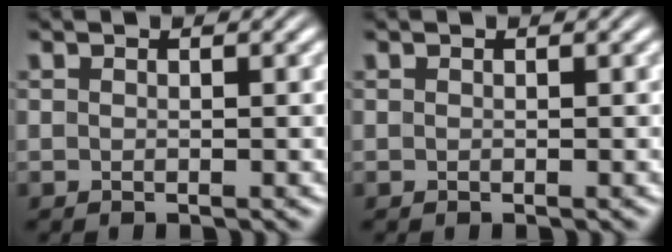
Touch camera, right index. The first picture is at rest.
{"total": 0.0}